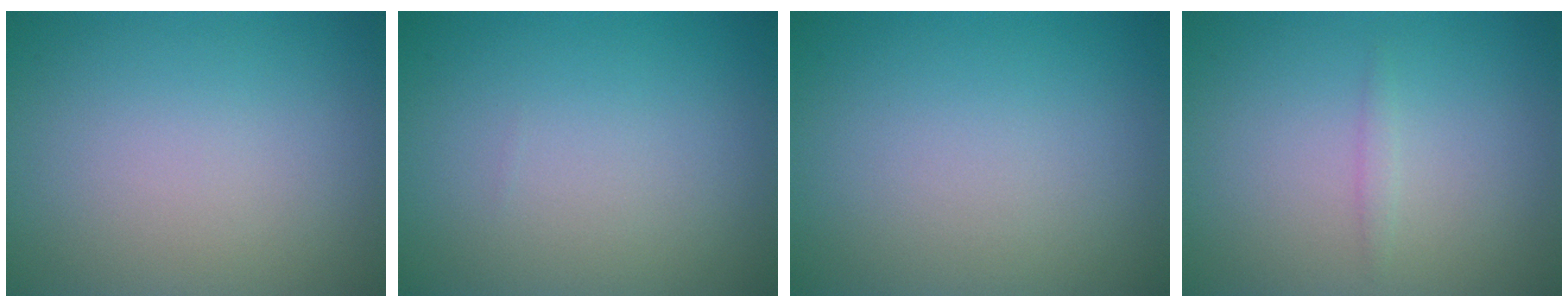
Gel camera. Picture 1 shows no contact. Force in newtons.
{"total": 0.0}
{"total": 0.0}
{"total": 0.7, "press": 0.7, "slide": 0.1}